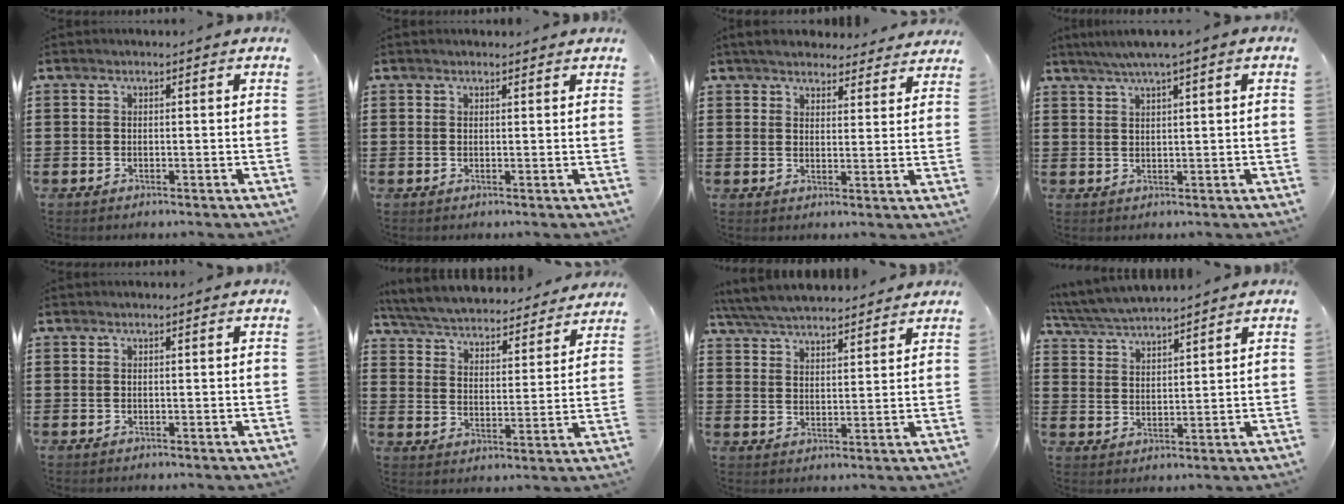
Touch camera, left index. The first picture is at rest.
{"total": 0.5, "force": [0.5, 0.1, 0.1], "torque": [-0.003, 0.000, 0.011]}
{"total": 4.4, "force": [4.3, 0.7, 0.7], "torque": [-0.029, -0.013, 0.078]}
{"total": 2.6, "force": [1.7, -0.3, 2.0], "torque": [-0.040, 0.001, 0.030]}
{"total": 0.0}
{"total": 5.1, "force": [5.1, -0.2, 0.6], "torque": [-0.041, -0.043, 0.083]}
{"total": 6.0, "force": [5.7, 0.8, 1.4], "torque": [-0.051, -0.021, 0.104]}
{"total": 4.8, "force": [4.7, 0.0, 1.0], "torque": [-0.038, -0.019, 0.085]}